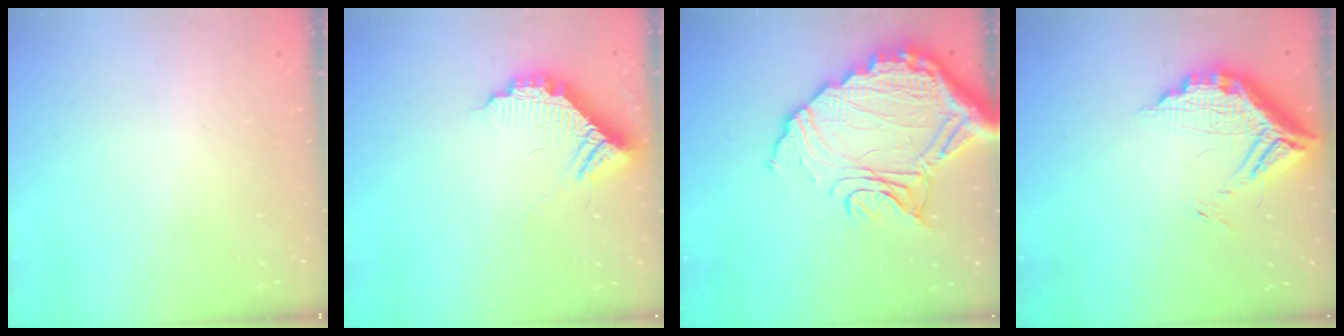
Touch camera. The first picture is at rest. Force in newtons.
{"total": 10.8, "press": 10.8, "slide": 0.1}
{"total": 20.2, "press": 20.1, "slide": 2.2}
{"total": 13.4, "press": 13.4, "slide": 1.3}